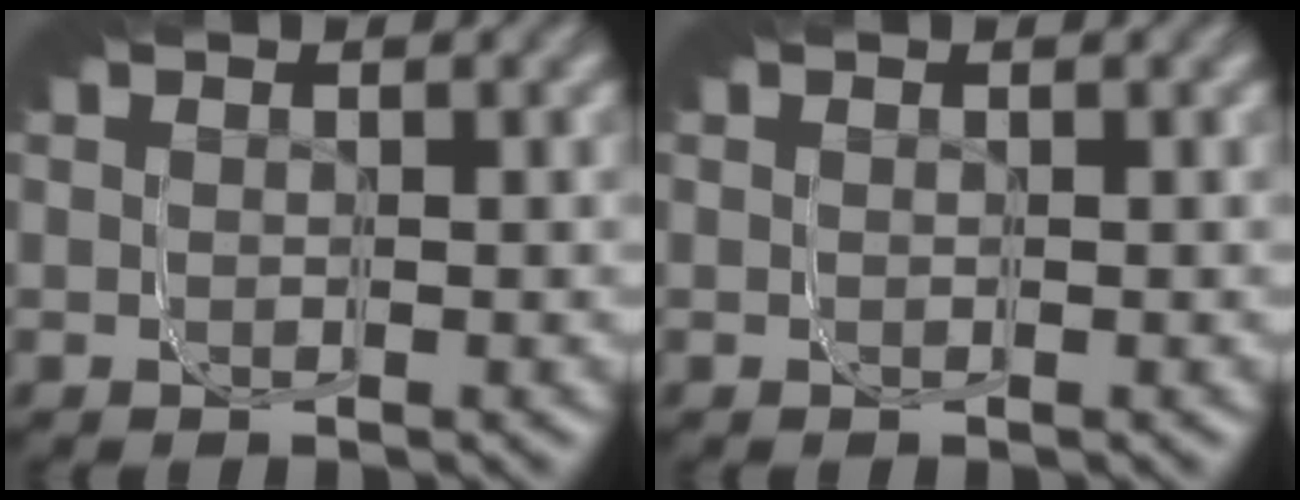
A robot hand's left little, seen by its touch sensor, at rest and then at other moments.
{"total": 0.0}